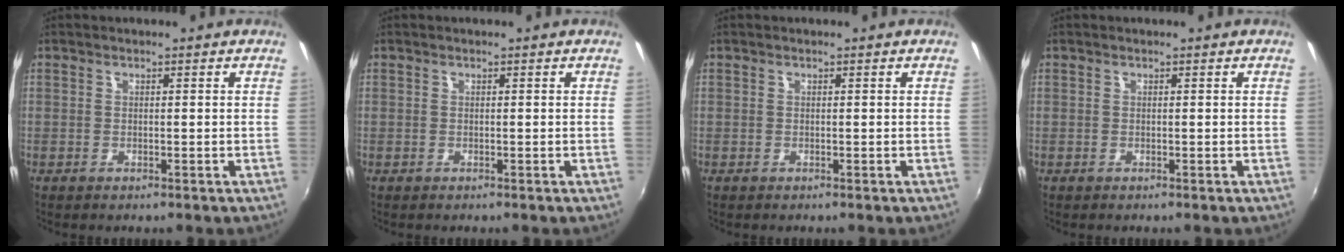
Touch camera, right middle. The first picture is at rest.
{"total": 0.0}
{"total": 0.0}
{"total": 0.0}